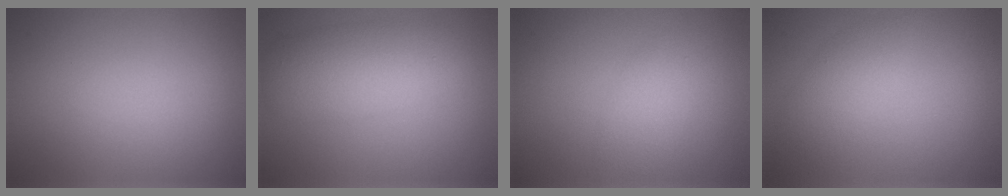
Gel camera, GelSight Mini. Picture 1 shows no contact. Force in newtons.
{"total": 5.2, "press": 5.2, "slide": 0.1}
{"total": 2.3, "press": 2.3, "slide": 0.1}
{"total": 3.0, "press": 3.0, "slide": 0.1}